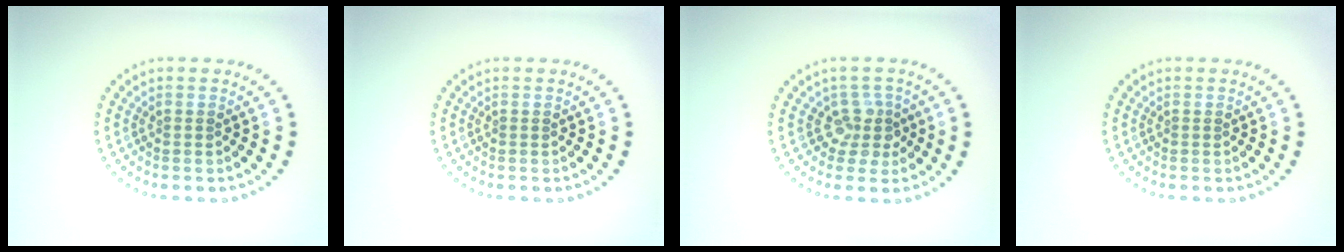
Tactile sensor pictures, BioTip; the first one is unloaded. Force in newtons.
{"total": 0.0}
{"total": 2.5, "press": 1.8, "slide": 1.7}
{"total": 0.0}